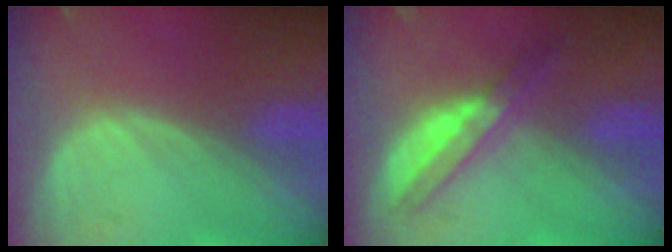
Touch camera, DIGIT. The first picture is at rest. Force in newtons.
{"total": 5.0, "press": 4.8, "slide": 1.4}